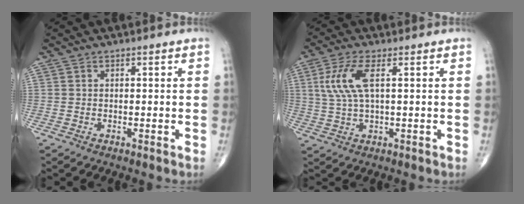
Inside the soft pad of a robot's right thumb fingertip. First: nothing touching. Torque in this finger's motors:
{"motor_torque": [-0.57, 0.98, 0.91, 0.04, 0.09]}